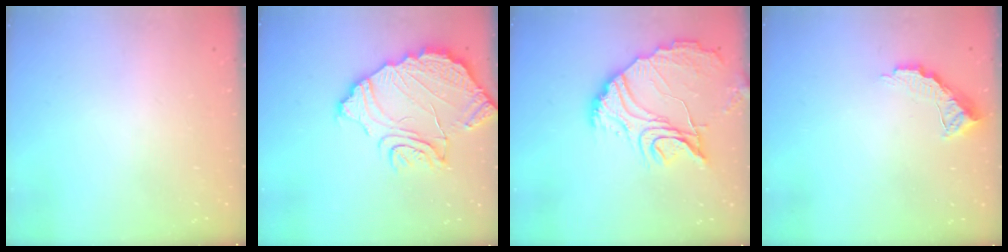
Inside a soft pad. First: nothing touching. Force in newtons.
{"total": 15.5, "press": 15.4, "slide": 1.4}
{"total": 17.9, "press": 17.9, "slide": 0.6}
{"total": 8.5, "press": 8.4, "slide": 0.5}